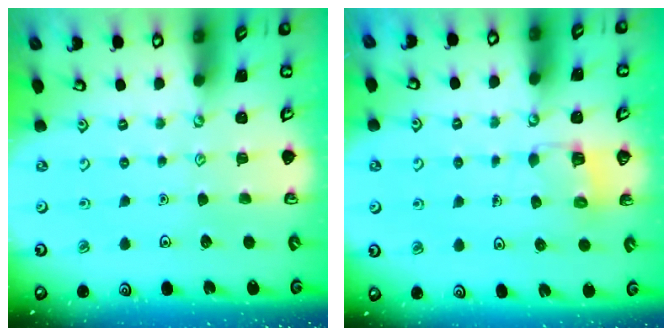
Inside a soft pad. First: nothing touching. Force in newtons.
{"total": 3.7, "press": 3.7, "slide": 0.1}